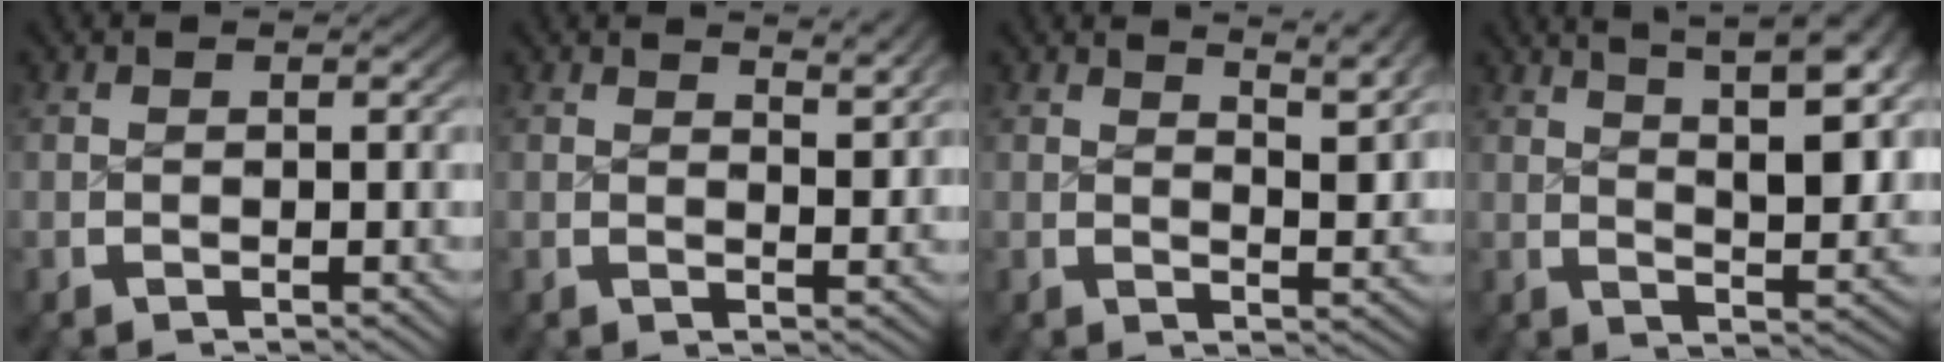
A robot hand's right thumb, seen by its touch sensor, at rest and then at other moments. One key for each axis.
{"total": 2.4, "fx": 1.9, "fy": 0.3, "fz": 1.4, "tx": -0.011, "ty": -0.004, "tz": 0.030}
{"total": 4.2, "fx": 2.9, "fy": 1.0, "fz": 2.9, "tx": -0.032, "ty": -0.002, "tz": 0.045}
{"total": 9.9, "fx": 4.8, "fy": 4.4, "fz": 7.5, "tx": -0.086, "ty": 0.012, "tz": 0.066}